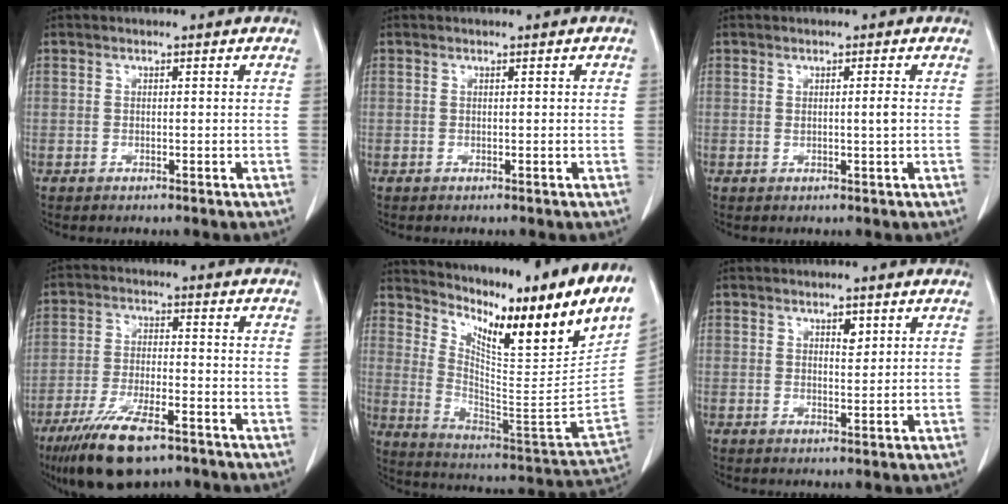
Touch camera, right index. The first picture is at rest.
{"total": 0.0}
{"total": 1.5, "force": [0.2, -0.1, 1.5], "torque": [-0.028, -0.002, 0.003]}
{"total": 11.7, "force": [-8.0, 3.2, 7.9], "torque": [-0.147, -0.020, -0.140]}
{"total": 24.0, "force": [17.7, 1.6, 16.2], "torque": [-0.266, -0.059, 0.264]}
{"total": 2.0, "force": [1.1, 0.8, 1.5], "torque": [-0.023, -0.005, 0.018]}